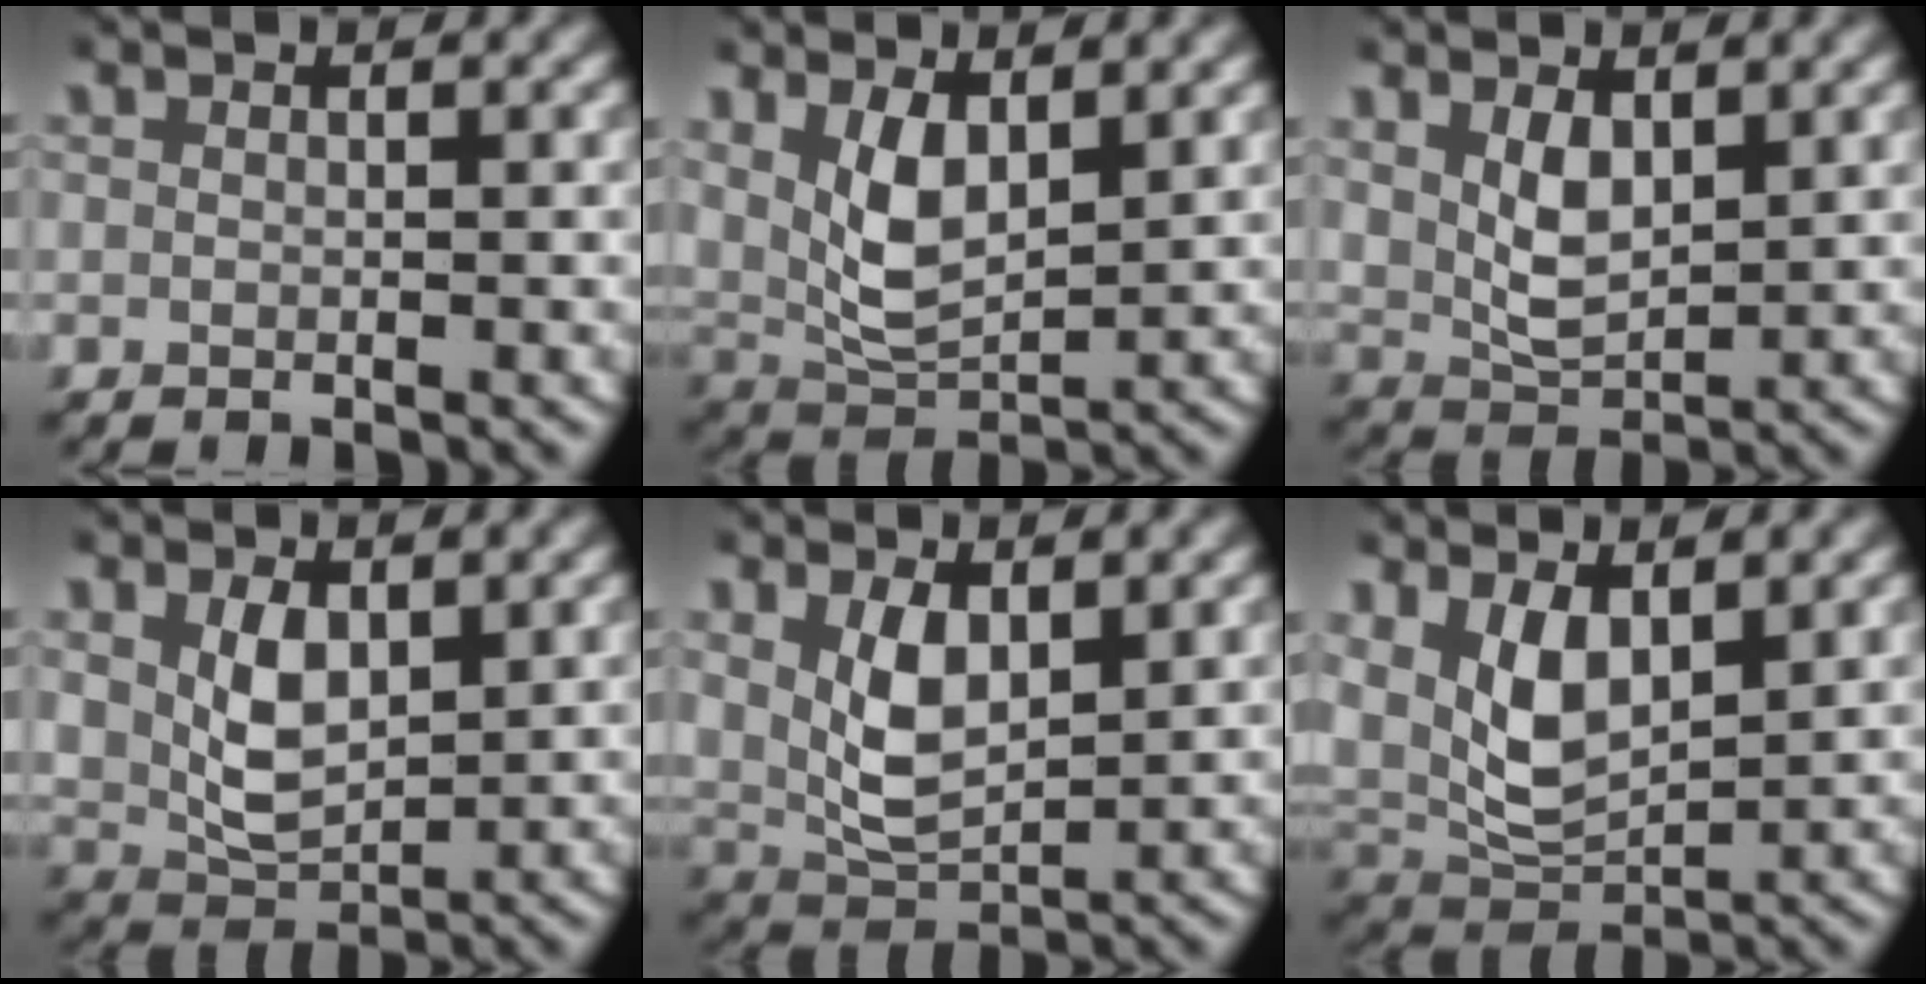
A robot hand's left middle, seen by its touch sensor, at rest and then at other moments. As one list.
[{"total": 5.2, "force": [2.4, 3.2, 3.4], "torque": [-0.081, -0.010, 0.047]}, {"total": 3.8, "force": [1.9, 2.4, 2.3], "torque": [-0.056, -0.020, 0.044]}, {"total": 4.3, "force": [1.6, 2.9, 2.7], "torque": [-0.065, -0.019, 0.040]}, {"total": 4.7, "force": [2.0, 3.0, 3.0], "torque": [-0.073, -0.014, 0.042]}, {"total": 7.3, "force": [2.5, 5.4, 4.3], "torque": [-0.113, -0.014, 0.048]}]